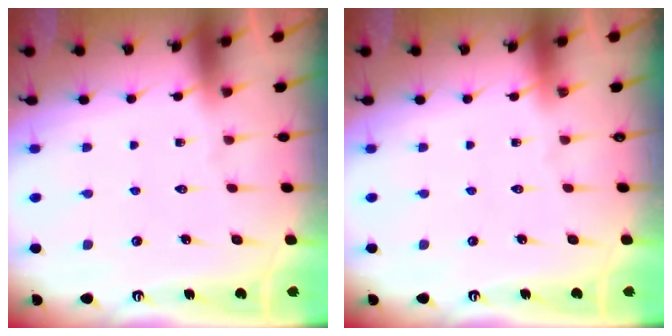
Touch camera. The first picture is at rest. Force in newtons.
{"total": 0.0}